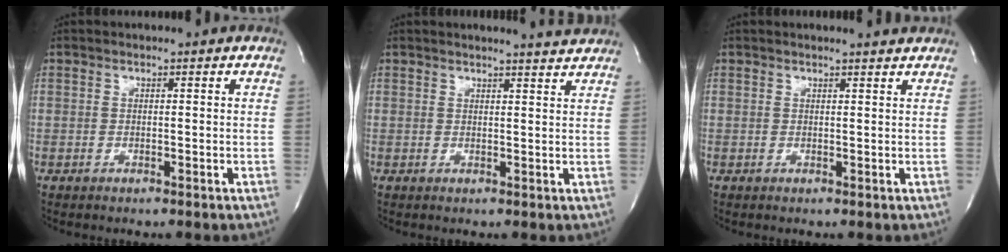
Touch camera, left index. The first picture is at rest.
{"total": 3.9, "force": [3.8, -0.5, 0.7], "torque": [-0.018, -0.011, 0.035]}
{"total": 2.3, "force": [2.2, -0.2, 0.4], "torque": [-0.011, -0.004, 0.019]}